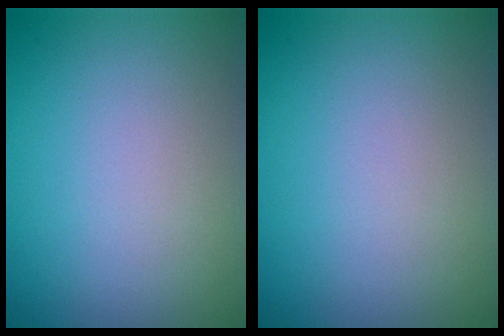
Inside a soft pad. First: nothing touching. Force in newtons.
{"total": 0.0}